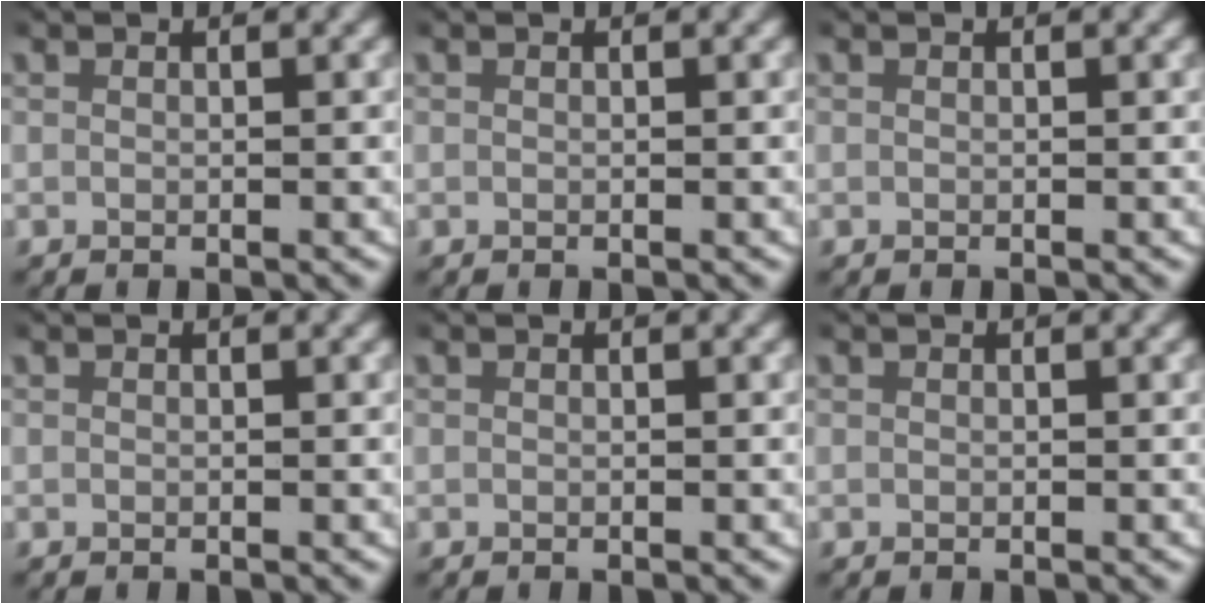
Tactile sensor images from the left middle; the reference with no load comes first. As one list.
[{"total": 0.0}, {"total": 0.0}, {"total": 0.0}, {"total": 0.0}, {"total": 0.0}]